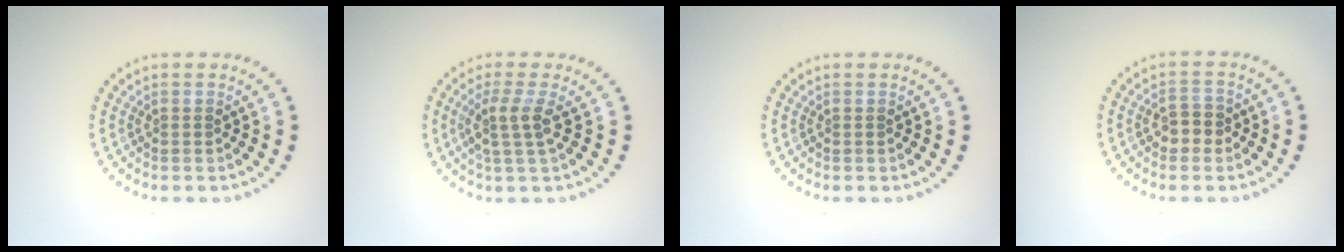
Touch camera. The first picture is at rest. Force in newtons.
{"total": 2.5, "press": 1.9, "slide": 1.6}
{"total": 0.0}
{"total": 2.2, "press": 2.2, "slide": 0.3}